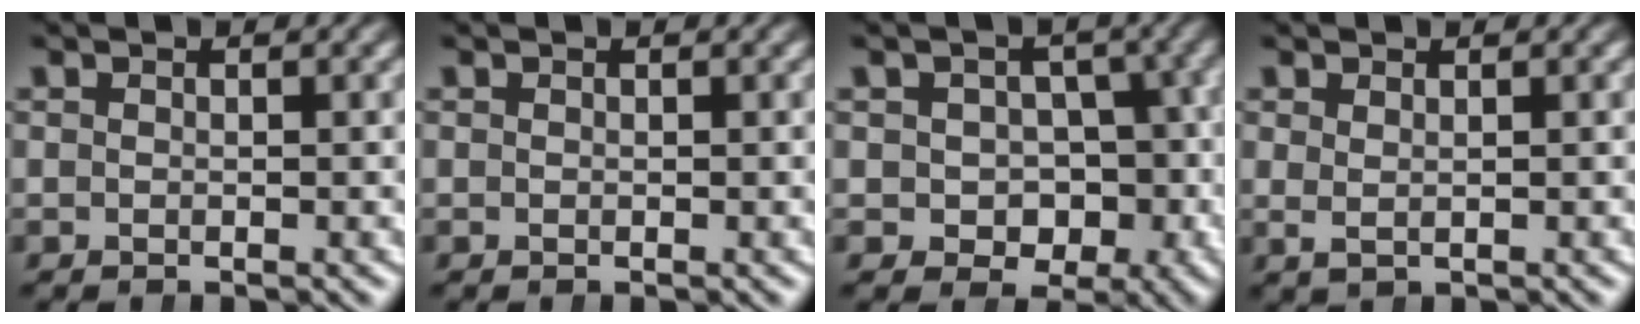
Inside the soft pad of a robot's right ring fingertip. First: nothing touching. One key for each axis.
{"total": 0.0}
{"total": 8.9, "fx": -2.7, "fy": 7.4, "fz": 4.3, "tx": -0.054, "ty": -0.052, "tz": -0.026}
{"total": 0.9, "fx": 0.6, "fy": -0.1, "fz": 0.6, "tx": -0.007, "ty": -0.006, "tz": 0.021}